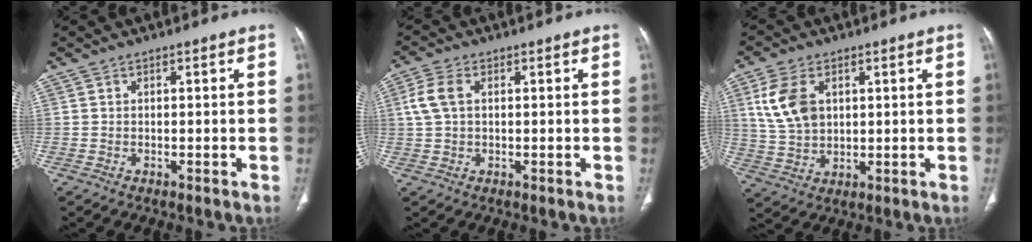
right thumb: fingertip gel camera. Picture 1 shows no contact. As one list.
[{"total": 4.8, "force": [1.1, 2.9, 3.6], "torque": [-0.095, 0.012, 0.021]}, {"total": 9.8, "force": [3.1, 6.4, 6.8], "torque": [-0.132, -0.005, 0.068]}]